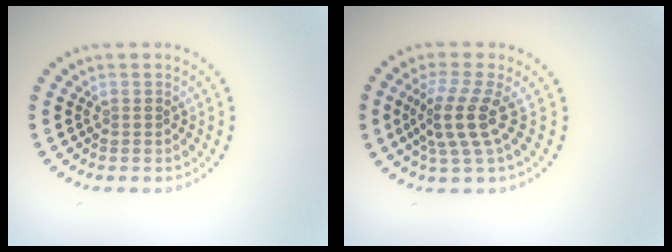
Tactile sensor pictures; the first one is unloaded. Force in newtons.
{"total": 3.8, "press": 2.8, "slide": 2.6}